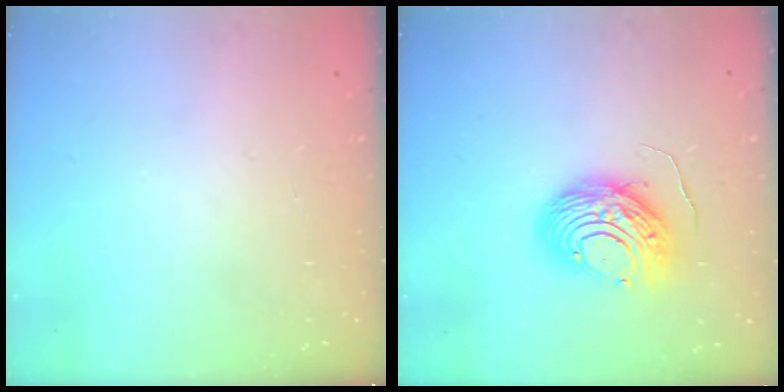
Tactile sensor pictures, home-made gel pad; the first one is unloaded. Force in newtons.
{"total": 11.1, "press": 11.0, "slide": 1.0}